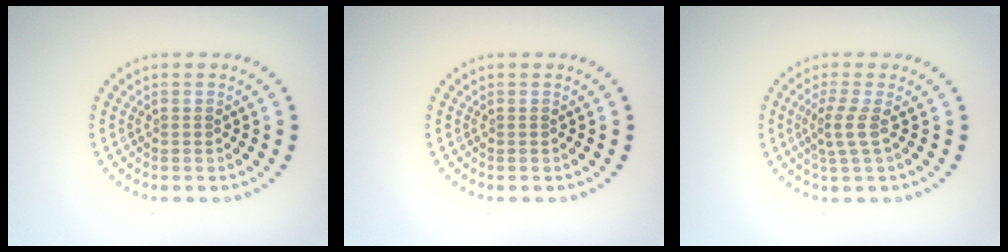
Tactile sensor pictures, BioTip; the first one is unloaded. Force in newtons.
{"total": 0.0}
{"total": 2.2, "press": 1.5, "slide": 1.6}